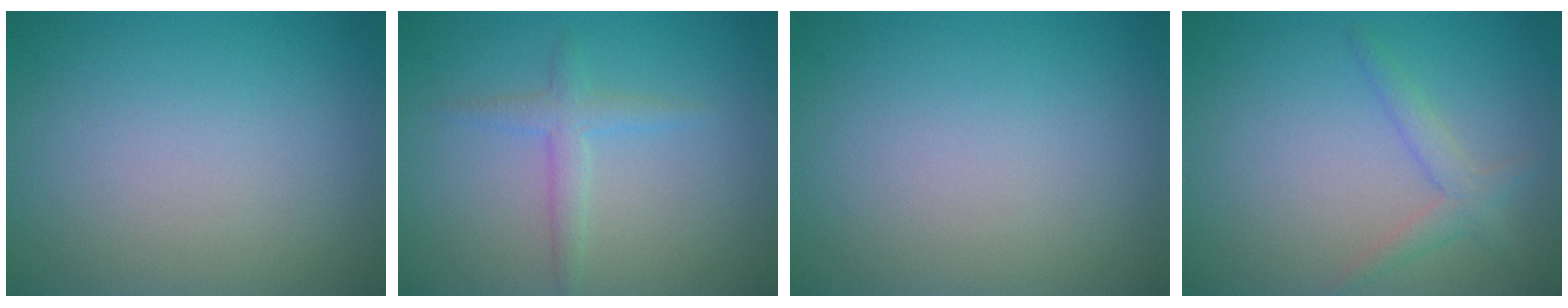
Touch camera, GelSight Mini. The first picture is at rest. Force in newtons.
{"total": 1.9, "press": 1.9, "slide": 0.2}
{"total": 0.0}
{"total": 2.0, "press": 2.0, "slide": 0.1}